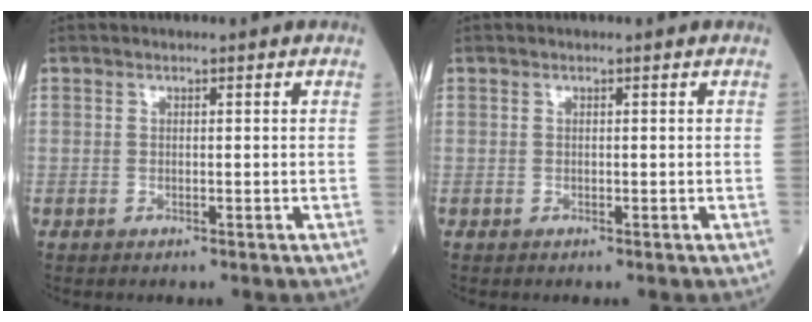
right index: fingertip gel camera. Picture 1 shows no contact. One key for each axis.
{"total": 0.0}